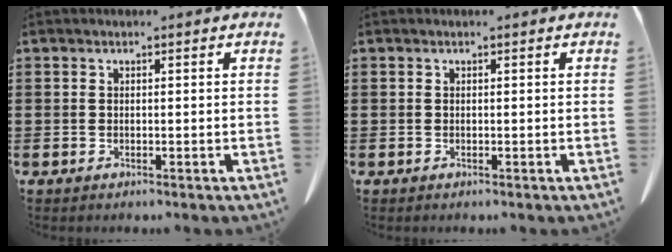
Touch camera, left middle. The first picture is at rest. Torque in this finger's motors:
{"motor_torque": [0.00, 0.00, 0.00, 0.00]}